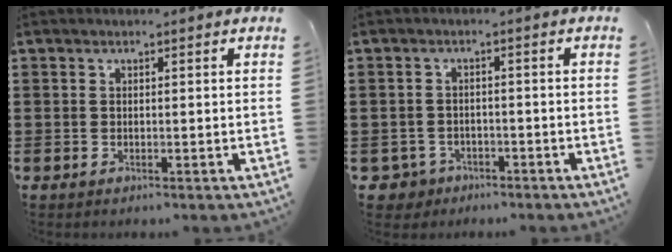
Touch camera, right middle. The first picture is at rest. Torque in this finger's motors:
{"motor_torque": [0.95, 0.02, 0.03, 0.00]}